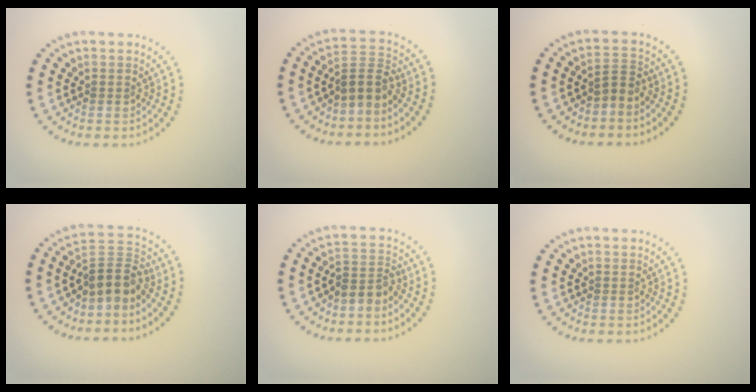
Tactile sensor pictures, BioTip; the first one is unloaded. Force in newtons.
{"total": 2.8, "press": 2.1, "slide": 1.9}
{"total": 1.9, "press": 1.4, "slide": 1.3}
{"total": 3.8, "press": 3.1, "slide": 2.2}
{"total": 2.3, "press": 1.9, "slide": 1.3}
{"total": 0.0}